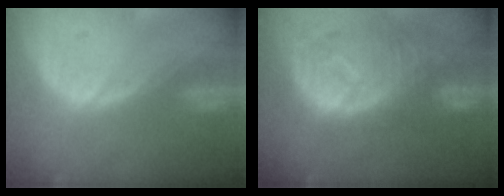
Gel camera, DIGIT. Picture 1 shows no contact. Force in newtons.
{"total": 11.9, "press": 10.2, "slide": 6.2}